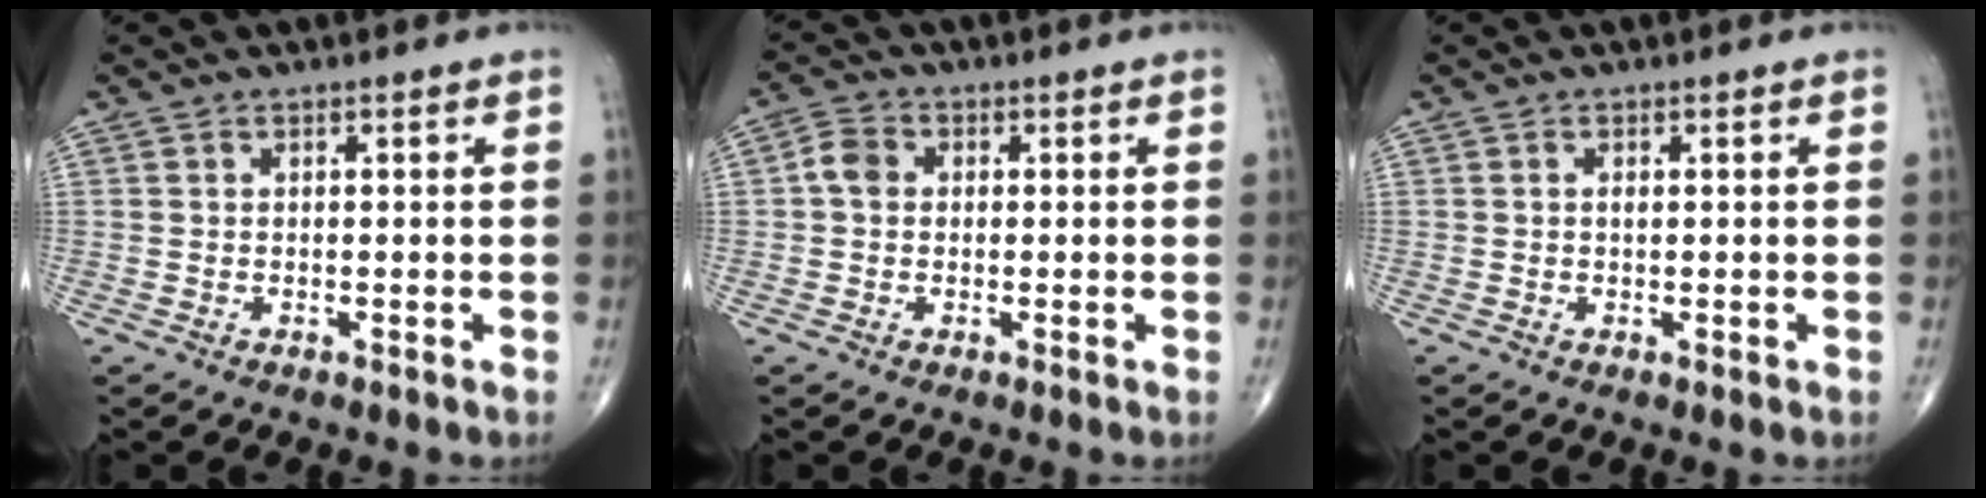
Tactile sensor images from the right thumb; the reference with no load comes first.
{"total": 3.5, "force": [0.1, 2.9, 2.0], "torque": [-0.032, 0.010, -0.004]}
{"total": 0.7, "force": [0.1, 0.2, 0.7], "torque": [-0.013, -0.001, 0.000]}